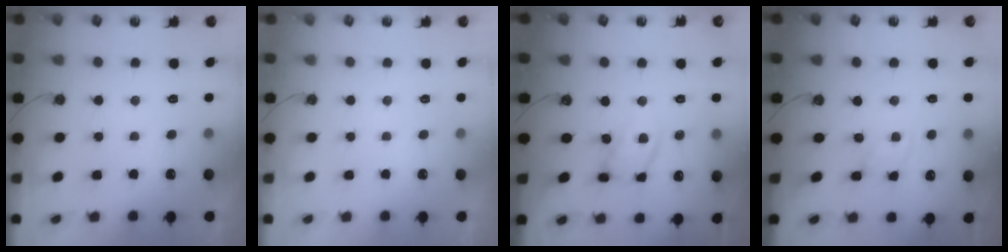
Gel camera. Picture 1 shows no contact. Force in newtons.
{"total": 0.0}
{"total": 13.4, "press": 13.4, "slide": 1.0}
{"total": 1.9, "press": 1.9, "slide": 0.3}